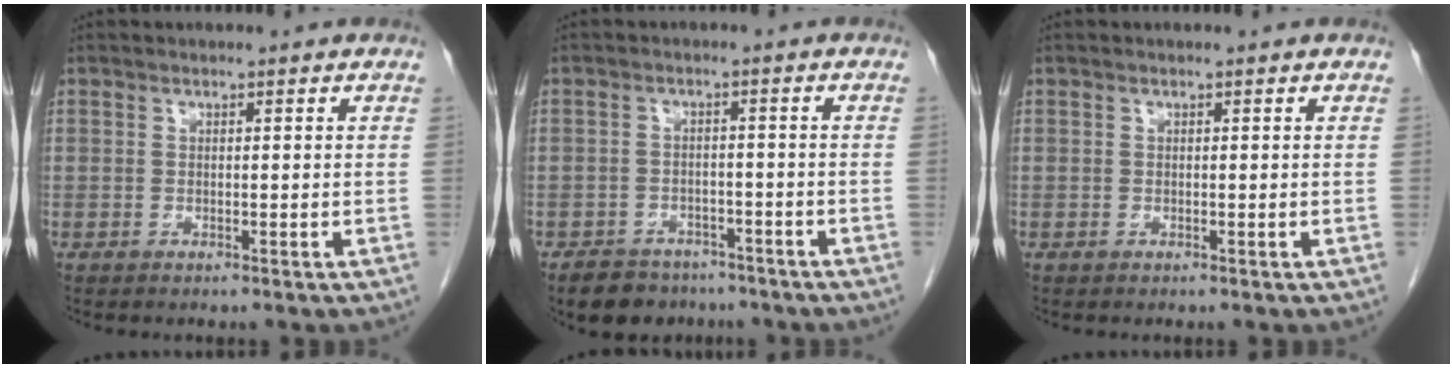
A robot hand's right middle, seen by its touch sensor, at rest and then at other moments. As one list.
[{"total": 6.9, "force": [-5.4, 3.9, 1.6], "torque": [-0.025, 0.003, -0.078]}, {"total": 0.0}]